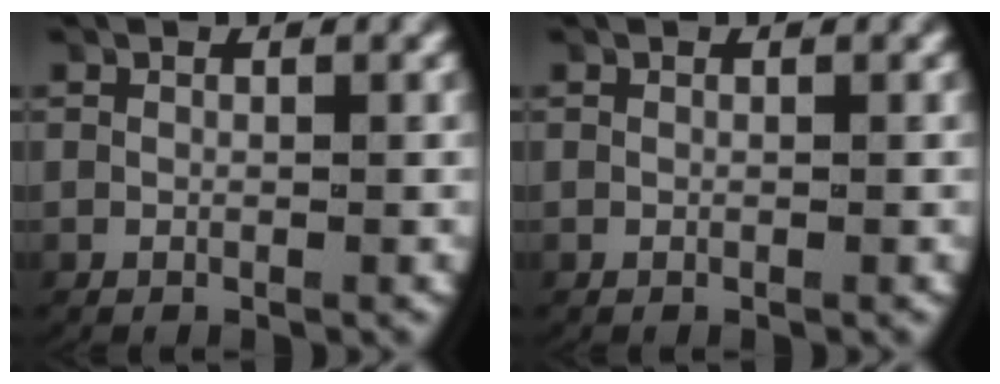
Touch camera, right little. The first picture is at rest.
{"total": 0.0}